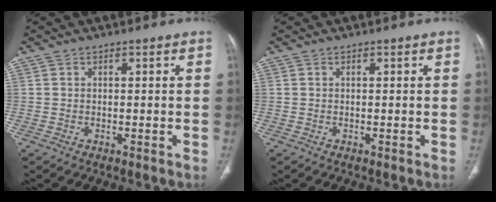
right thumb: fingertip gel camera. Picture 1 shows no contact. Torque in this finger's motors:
{"motor_torque": [0.03, 0.00, 0.02, -0.03, 0.01]}